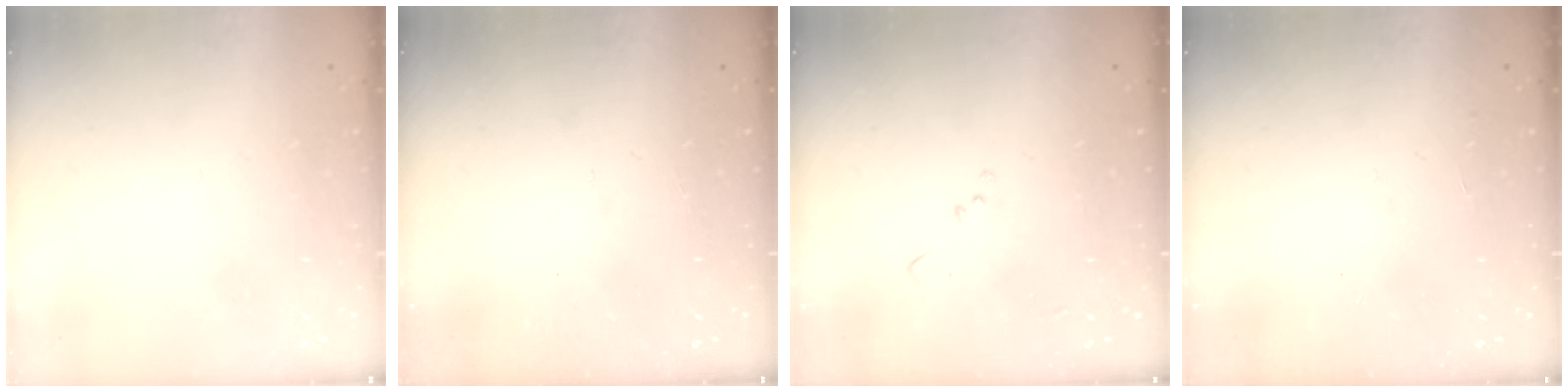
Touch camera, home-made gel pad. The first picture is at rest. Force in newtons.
{"total": 6.2, "press": 6.1, "slide": 0.8}
{"total": 8.2, "press": 8.1, "slide": 1.0}
{"total": 2.2, "press": 2.2, "slide": 0.4}